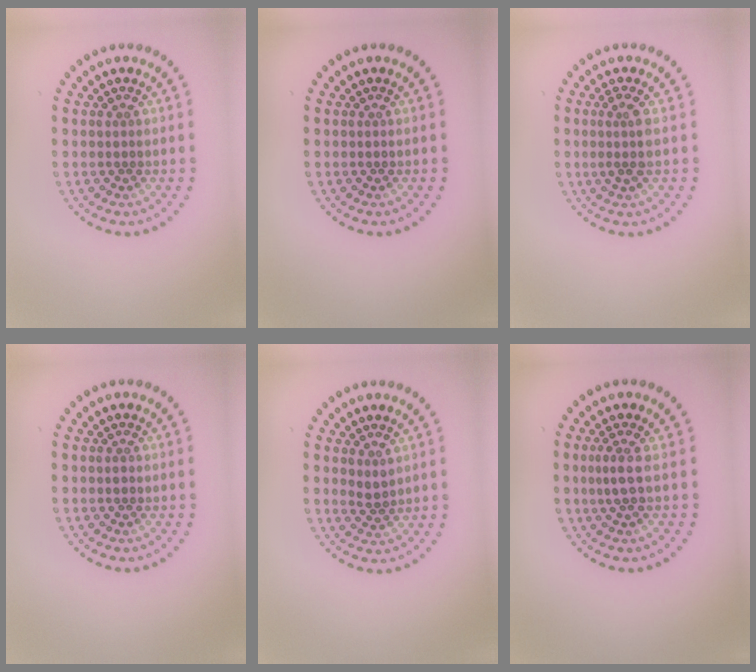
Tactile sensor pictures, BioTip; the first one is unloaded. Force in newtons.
{"total": 0.0}
{"total": 1.9, "press": 1.6, "slide": 1.1}
{"total": 0.6, "press": 0.6, "slide": 0.1}
{"total": 1.2, "press": 1.0, "slide": 0.7}
{"total": 1.5, "press": 1.2, "slide": 0.9}